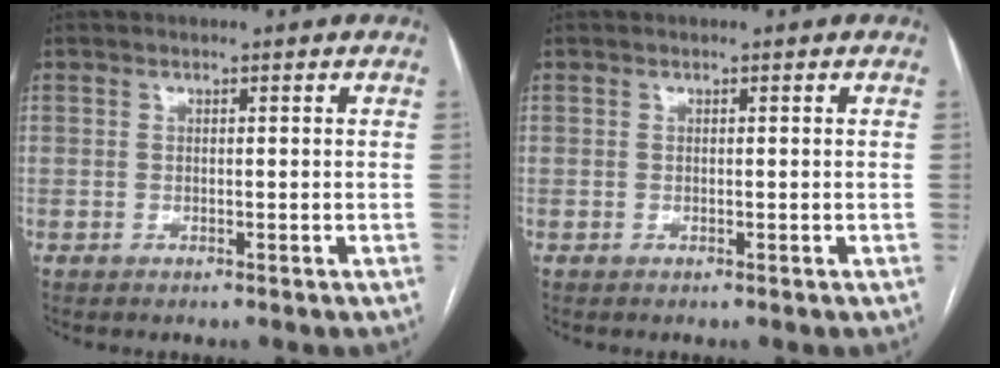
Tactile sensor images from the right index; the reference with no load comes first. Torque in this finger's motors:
{"motor_torque": [0.00, 0.00, 0.00, 0.00]}